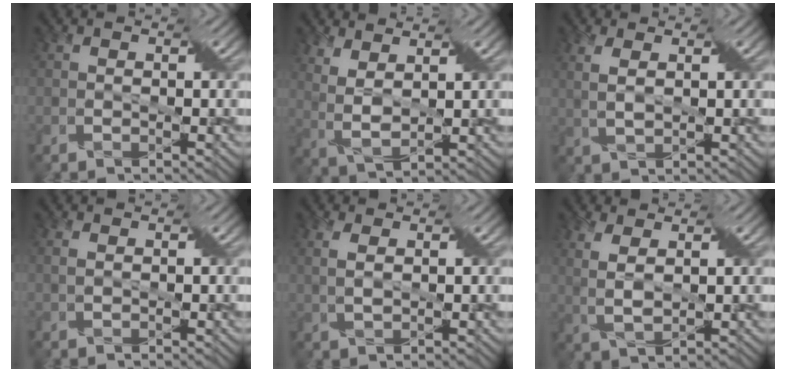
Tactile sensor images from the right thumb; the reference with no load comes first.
{"total": 4.8, "force": [3.0, 1.4, 3.4], "torque": [-0.086, -0.004, 0.065]}
{"total": 2.8, "force": [1.1, 0.8, 2.4], "torque": [-0.057, 0.002, 0.023]}
{"total": 1.3, "force": [0.5, 0.5, 1.0], "torque": [-0.027, 0.004, 0.013]}
{"total": 2.6, "force": [1.0, 0.9, 2.3], "torque": [-0.055, 0.003, 0.021]}
{"total": 4.2, "force": [1.8, 1.4, 3.5], "torque": [-0.086, 0.002, 0.038]}